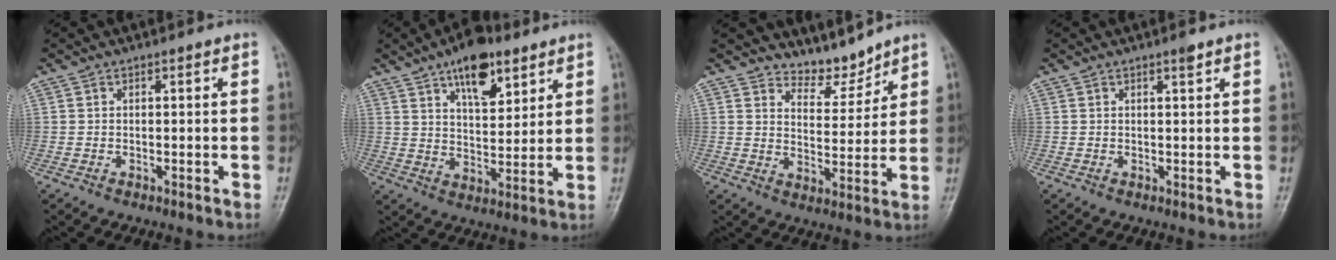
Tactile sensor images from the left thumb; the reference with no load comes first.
{"total": 11.8, "force": [7.1, 5.4, 7.7], "torque": [-0.092, -0.038, 0.114]}
{"total": 5.9, "force": [5.6, 1.9, 0.2], "torque": [0.020, -0.056, 0.105]}
{"total": 1.2, "force": [0.8, 0.2, 0.8], "torque": [-0.012, -0.005, 0.013]}